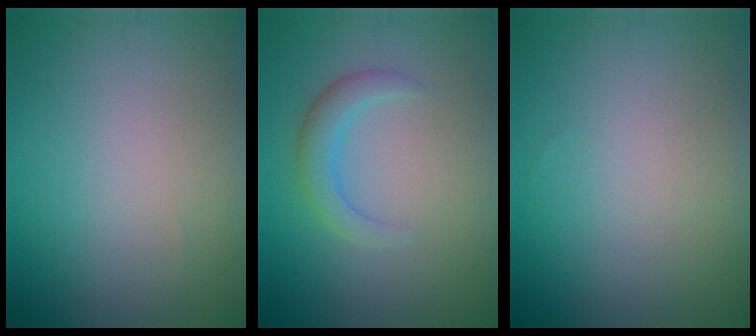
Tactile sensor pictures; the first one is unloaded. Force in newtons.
{"total": 2.3, "press": 2.3, "slide": 0.1}
{"total": 0.0}